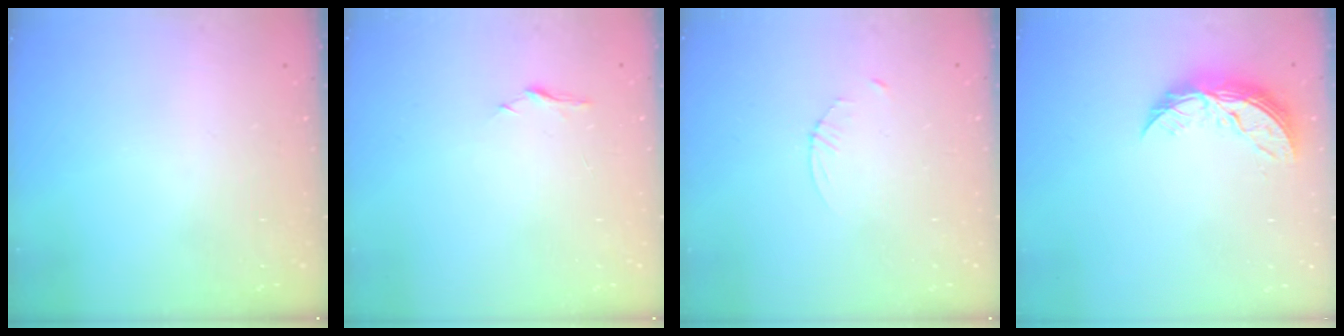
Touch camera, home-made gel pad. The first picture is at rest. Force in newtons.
{"total": 5.0, "press": 5.0, "slide": 0.6}
{"total": 2.3, "press": 2.3, "slide": 0.3}
{"total": 9.3, "press": 9.3, "slide": 0.5}